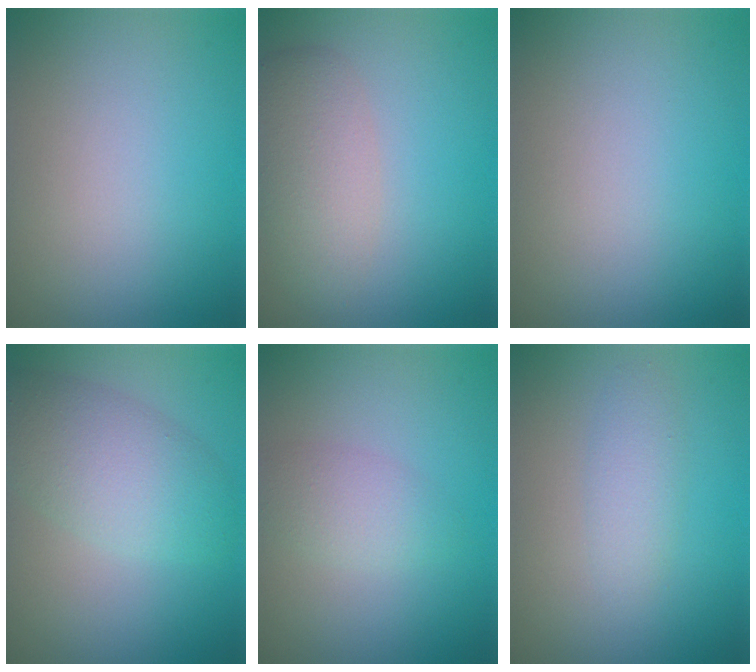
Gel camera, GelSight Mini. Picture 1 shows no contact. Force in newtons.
{"total": 3.7, "press": 3.7, "slide": 0.2}
{"total": 0.0}
{"total": 5.5, "press": 5.5, "slide": 0.2}
{"total": 2.2, "press": 2.2, "slide": 0.1}
{"total": 1.8, "press": 1.8, "slide": 0.1}